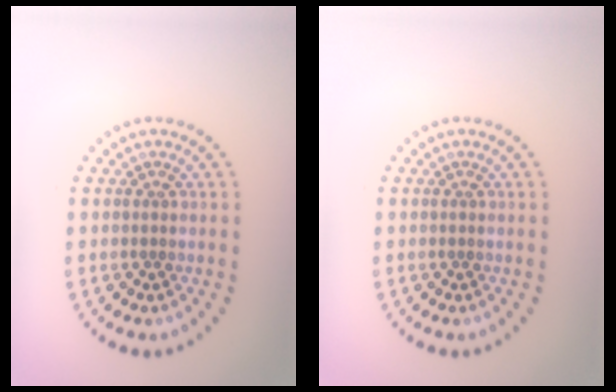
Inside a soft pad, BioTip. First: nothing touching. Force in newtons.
{"total": 0.0}